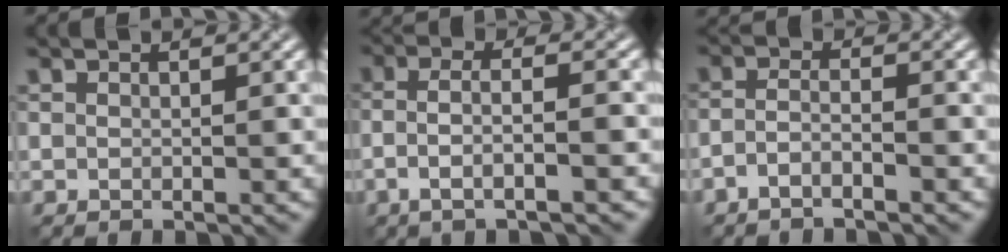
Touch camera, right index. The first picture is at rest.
{"total": 3.9, "force": [-1.2, 0.9, 3.6], "torque": [-0.061, -0.004, -0.029]}
{"total": 1.8, "force": [-1.4, 0.3, 1.1], "torque": [-0.025, -0.002, -0.033]}